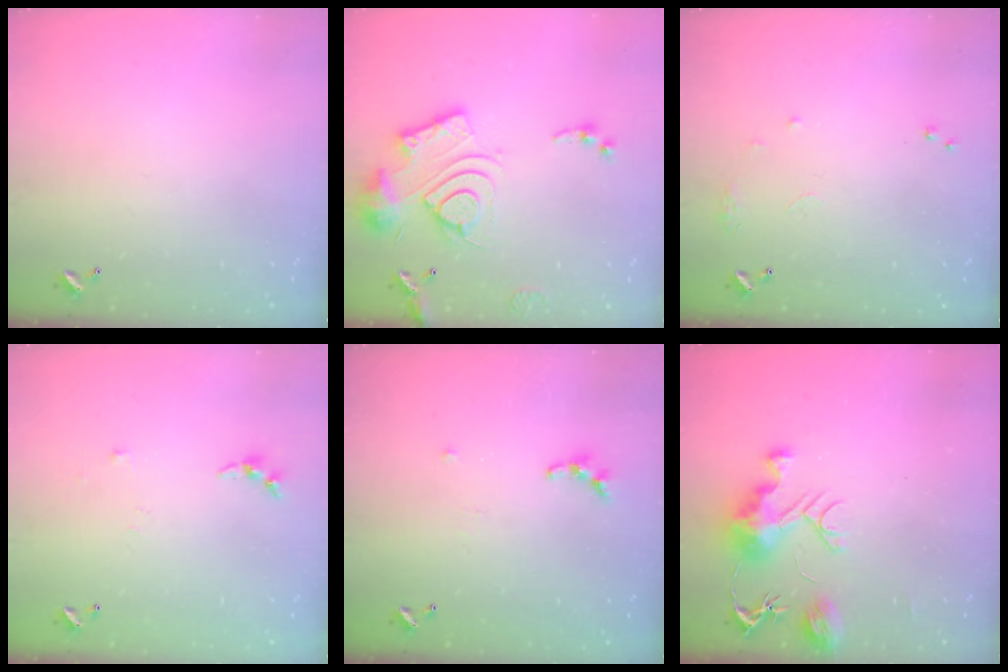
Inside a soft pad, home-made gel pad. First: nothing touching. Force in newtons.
{"total": 17.0, "press": 17.0, "slide": 1.7}
{"total": 7.4, "press": 7.4, "slide": 0.8}
{"total": 3.0, "press": 2.9, "slide": 0.4}
{"total": 4.9, "press": 4.9, "slide": 0.5}
{"total": 9.9, "press": 9.8, "slide": 1.0}